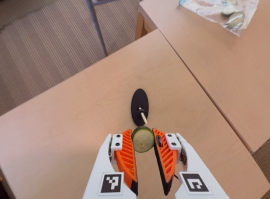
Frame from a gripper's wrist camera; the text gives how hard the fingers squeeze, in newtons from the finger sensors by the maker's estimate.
{"total": 11.1, "left": 11.4, "right": 10.8}